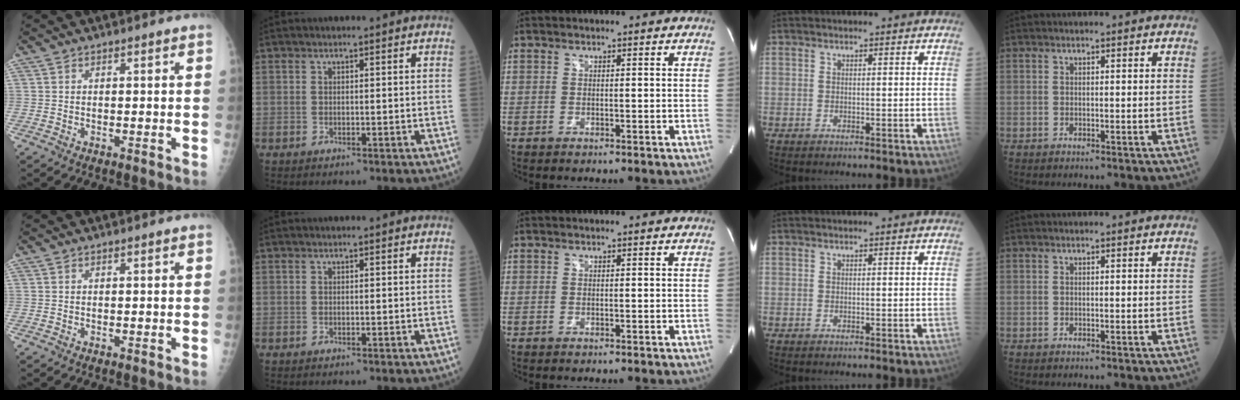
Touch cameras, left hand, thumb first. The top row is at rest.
{}